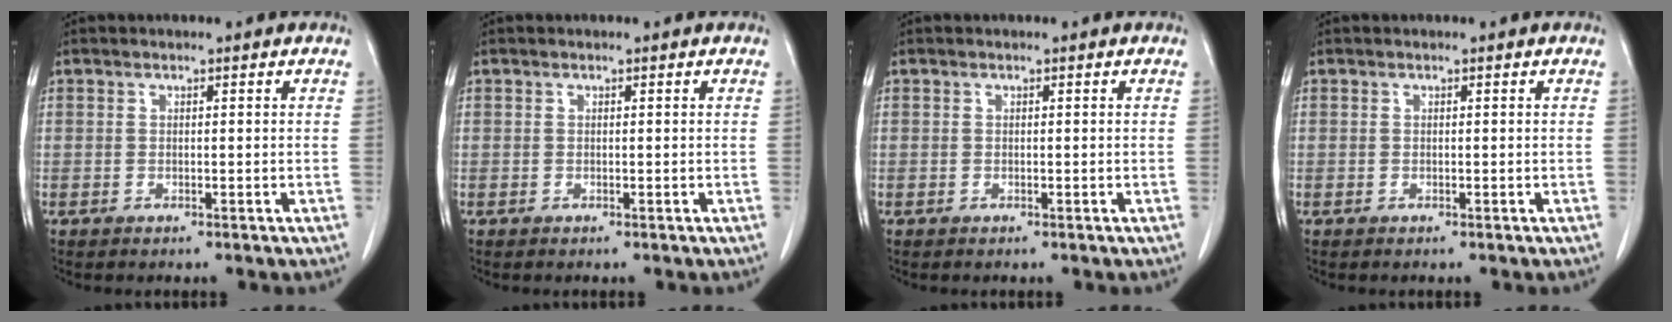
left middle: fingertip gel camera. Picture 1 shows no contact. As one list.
[{"total": 0.0}, {"total": 0.0}, {"total": 0.0}]